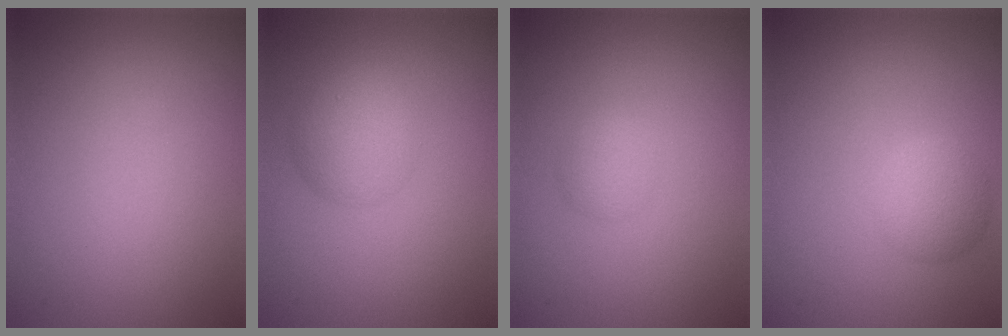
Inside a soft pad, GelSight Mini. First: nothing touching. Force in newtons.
{"total": 3.7, "press": 3.7, "slide": 0.1}
{"total": 1.5, "press": 1.5, "slide": 0.1}
{"total": 2.7, "press": 2.7, "slide": 0.1}